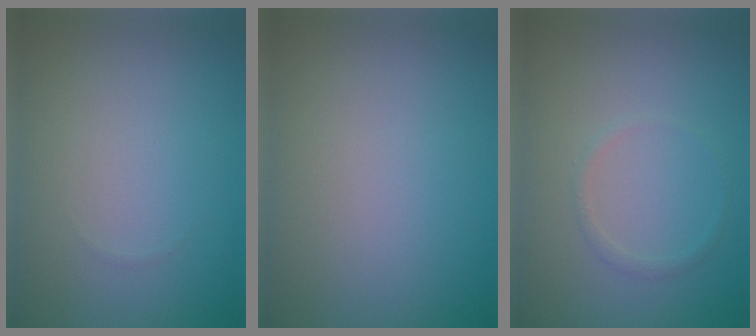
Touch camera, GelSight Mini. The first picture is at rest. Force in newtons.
{"total": 0.0}
{"total": 0.8, "press": 0.8, "slide": 0.1}